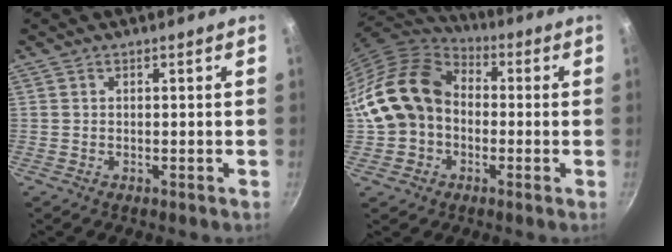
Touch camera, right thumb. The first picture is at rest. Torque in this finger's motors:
{"motor_torque": [2.00, 3.01, 1.19, -0.76, 0.23]}